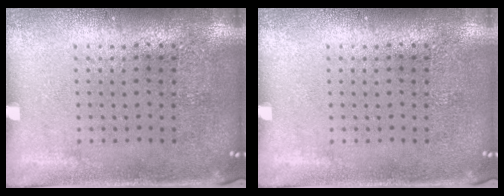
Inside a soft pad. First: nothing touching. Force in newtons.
{"total": 0.0}